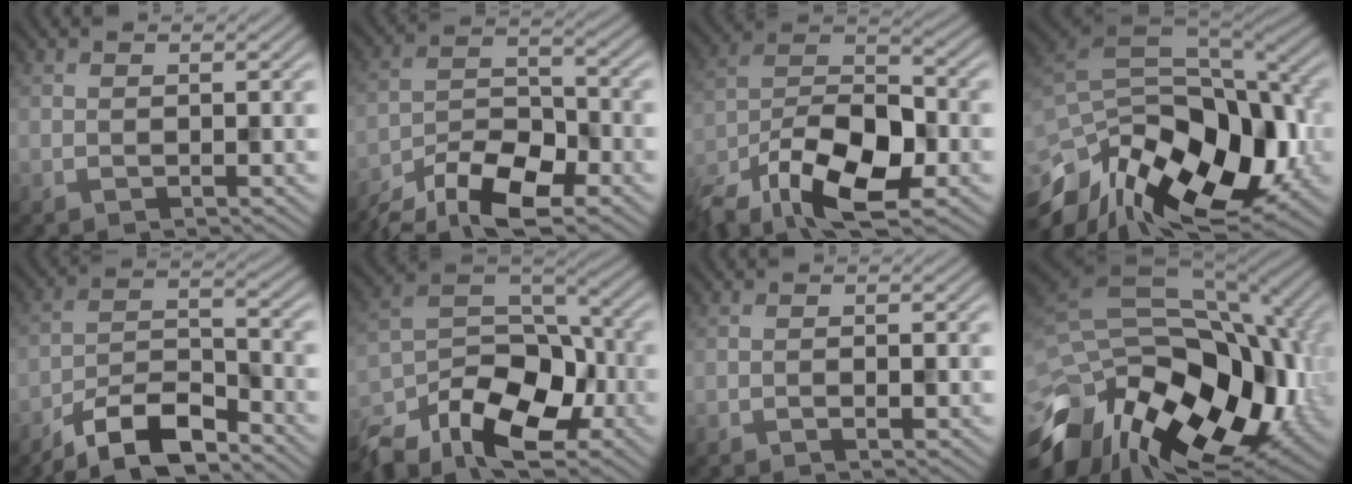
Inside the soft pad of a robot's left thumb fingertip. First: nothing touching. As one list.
[{"total": 10.5, "force": [-7.3, 4.4, 6.2], "torque": [-0.112, -0.005, -0.150]}, {"total": 15.3, "force": [-9.0, 7.3, 10.0], "torque": [-0.206, -0.018, -0.182]}, {"total": 18.1, "force": [-7.9, 9.6, 13.2], "torque": [-0.286, -0.024, -0.125]}, {"total": 10.0, "force": [-7.6, 3.1, 5.6], "torque": [-0.099, 0.000, -0.157]}, {"total": 14.1, "force": [-8.9, 7.4, 8.0], "torque": [-0.179, -0.016, -0.173]}, {"total": 1.0, "force": [-0.5, 0.3, 0.7], "torque": [-0.015, 0.000, -0.008]}, {"total": 18.4, "force": [-6.8, 11.4, 12.7], "torque": [-0.280, -0.032, -0.105]}]